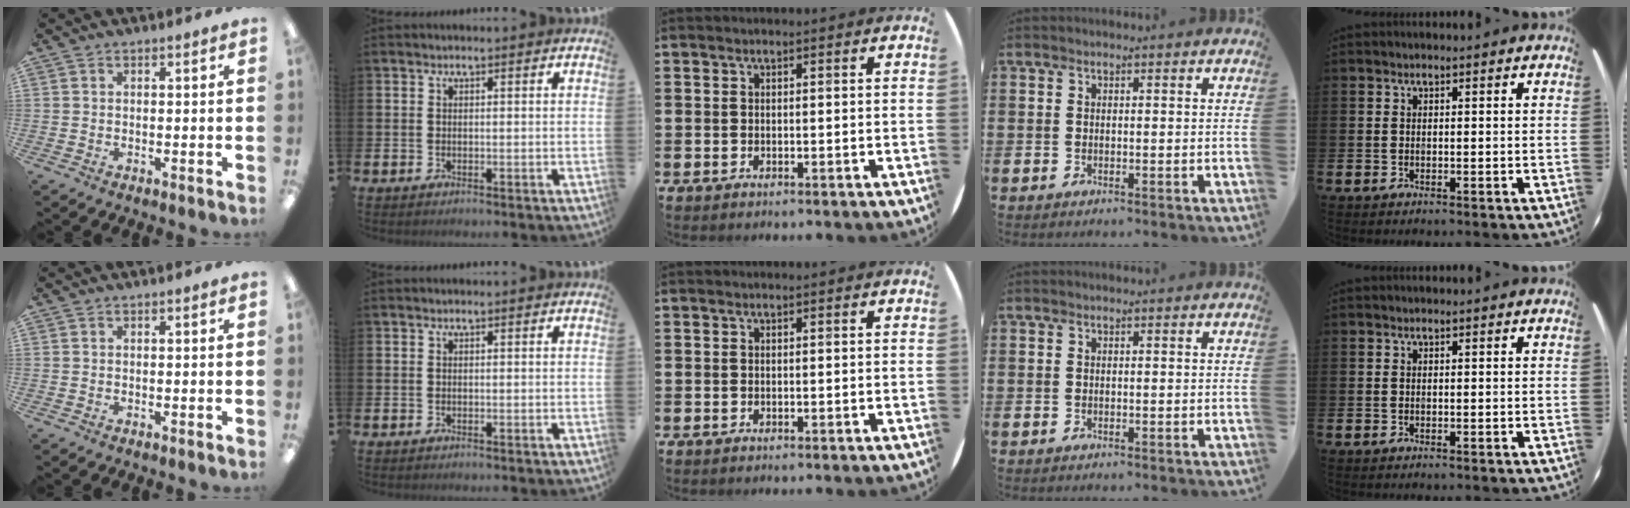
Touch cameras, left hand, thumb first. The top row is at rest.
{}